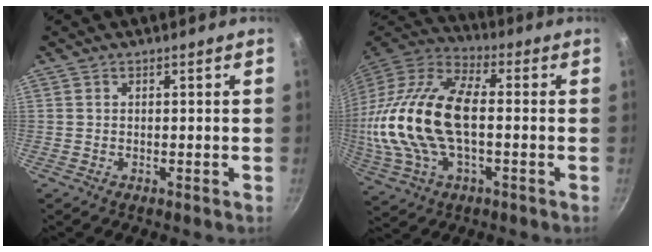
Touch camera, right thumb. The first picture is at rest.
{"total": 23.4, "force": [-0.7, 12.3, 19.9], "torque": [-0.406, 0.030, -0.021]}